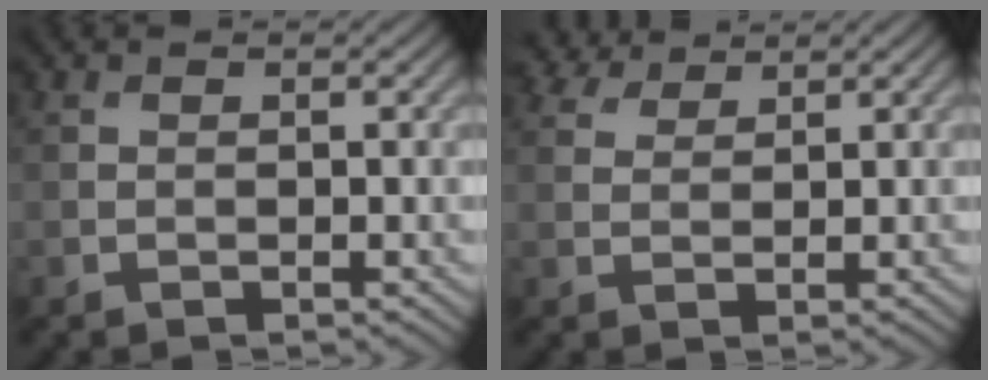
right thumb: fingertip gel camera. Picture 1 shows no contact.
{"total": 3.1, "force": [2.6, 1.3, 1.0], "torque": [-0.032, 0.012, 0.053]}